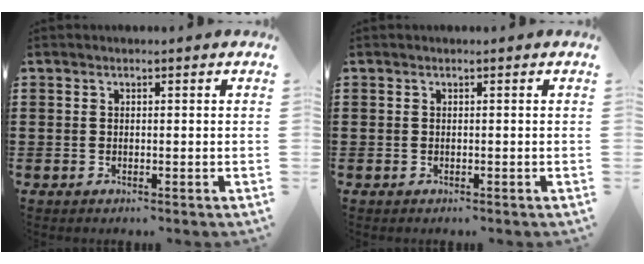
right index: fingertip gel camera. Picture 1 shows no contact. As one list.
[{"total": 0.0}]